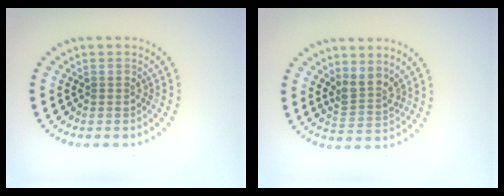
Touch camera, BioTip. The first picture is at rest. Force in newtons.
{"total": 2.5, "press": 1.9, "slide": 1.7}